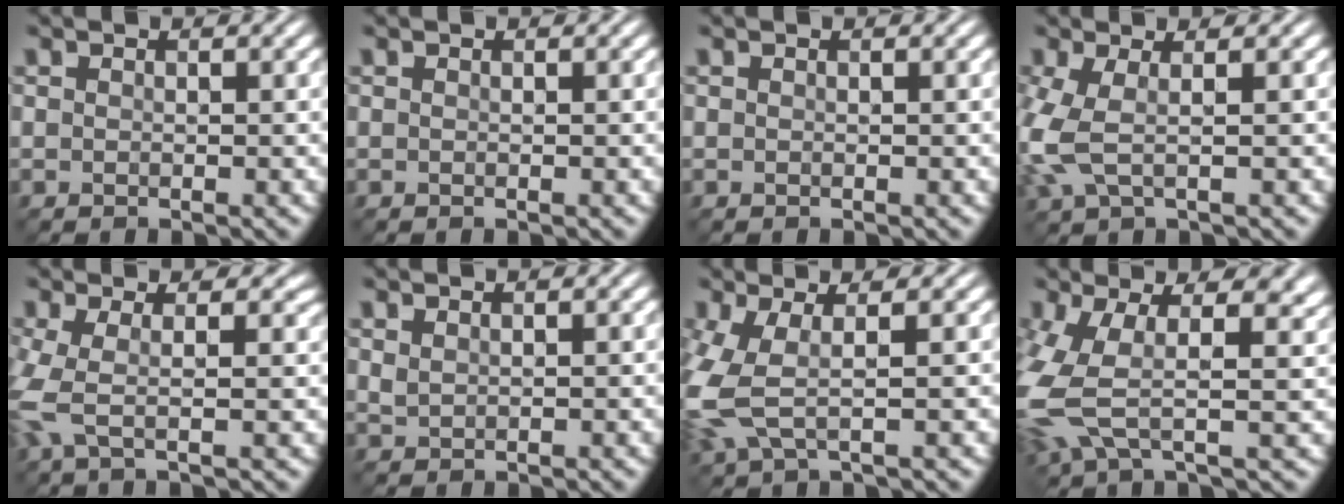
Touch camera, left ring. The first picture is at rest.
{"total": 0.0}
{"total": 0.0}
{"total": 4.0, "force": [-0.1, 1.6, 3.7], "torque": [-0.107, -0.004, -0.007]}
{"total": 4.3, "force": [-0.1, 1.5, 4.0], "torque": [-0.098, -0.004, -0.012]}
{"total": 0.7, "force": [0.5, 0.3, 0.4], "torque": [-0.014, 0.000, 0.014]}
{"total": 5.3, "force": [-0.3, 2.2, 4.8], "torque": [-0.144, -0.003, -0.010]}
{"total": 10.8, "force": [1.2, 5.4, 9.3], "torque": [-0.253, -0.017, 0.025]}